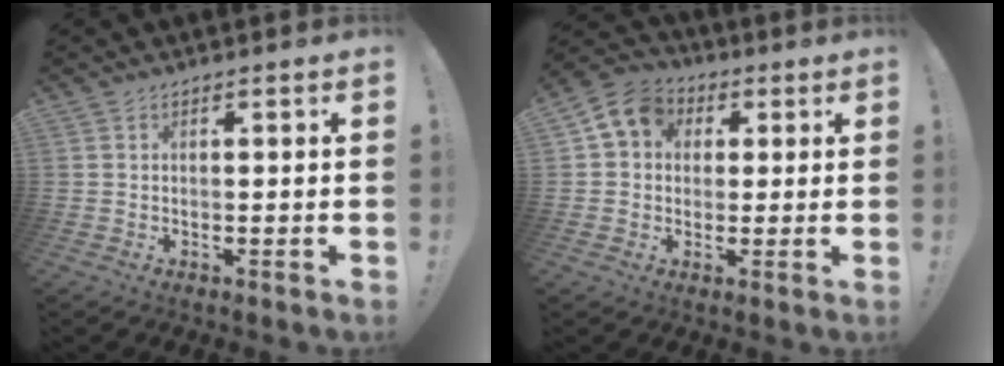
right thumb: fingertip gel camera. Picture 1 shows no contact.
{"total": 9.3, "force": [2.8, 7.7, 4.3], "torque": [-0.064, 0.003, 0.056]}